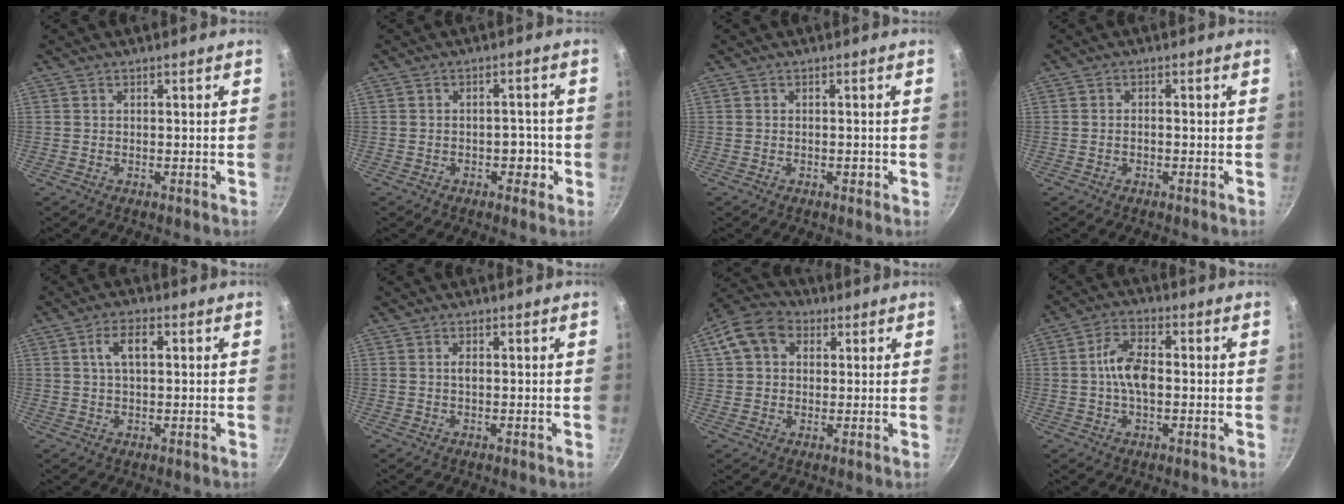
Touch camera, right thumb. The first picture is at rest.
{"total": 5.0, "force": [-2.2, 3.1, 3.3], "torque": [-0.006, 0.030, -0.030]}
{"total": 0.8, "force": [-0.4, 0.5, 0.5], "torque": [-0.006, 0.005, -0.005]}
{"total": 1.1, "force": [-0.5, 0.6, 0.8], "torque": [-0.017, 0.011, -0.011]}
{"total": 5.0, "force": [1.2, 2.5, 4.2], "torque": [-0.069, 0.011, 0.020]}
{"total": 1.0, "force": [0.2, 0.5, 0.9], "torque": [-0.017, 0.002, 0.001]}
{"total": 9.7, "force": [3.0, 7.5, 5.4], "torque": [-0.079, 0.018, 0.035]}
{"total": 7.8, "force": [-0.1, 4.1, 6.6], "torque": [-0.120, 0.019, -0.011]}